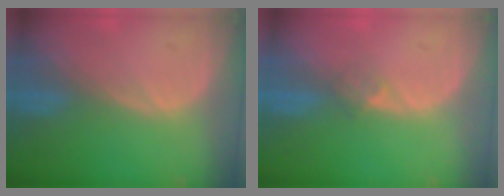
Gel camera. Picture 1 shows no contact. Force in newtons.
{"total": 1.5, "press": 1.2, "slide": 1.0}